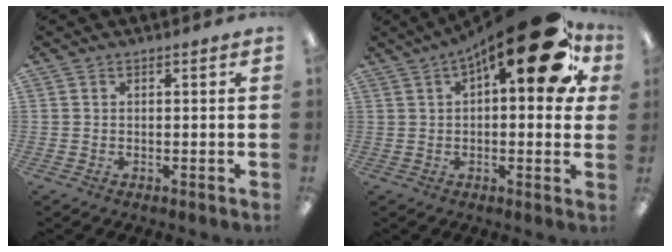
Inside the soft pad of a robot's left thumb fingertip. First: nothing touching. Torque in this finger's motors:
{"motor_torque": [0.02, 1.42, 1.35, -1.42, 0.16]}